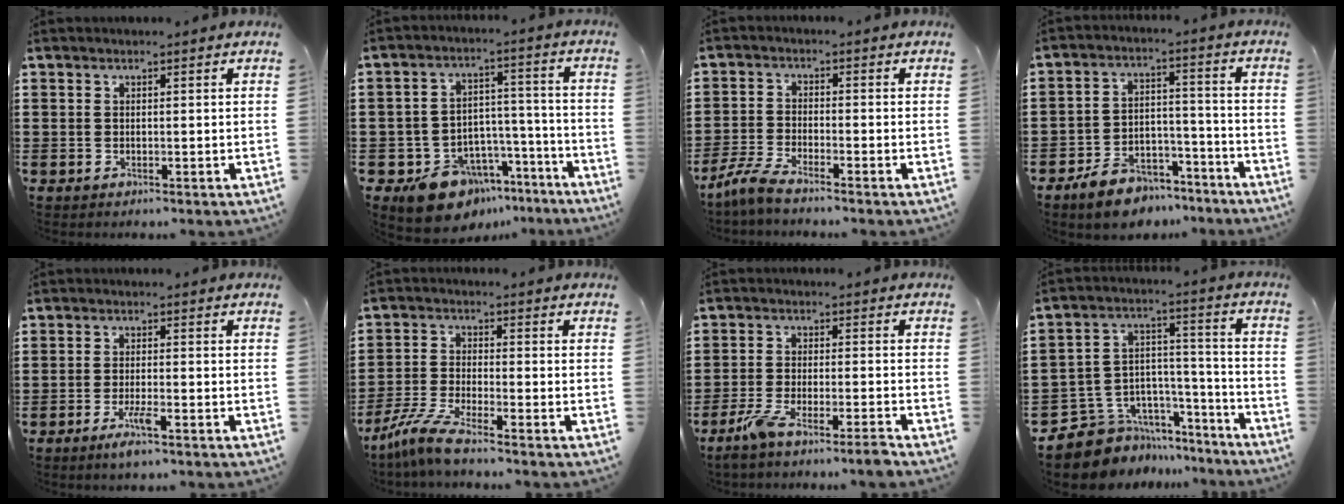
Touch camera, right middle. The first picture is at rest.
{"total": 10.8, "force": [-8.3, 6.3, 2.8], "torque": [-0.050, 0.048, -0.145]}
{"total": 4.1, "force": [-3.6, 0.0, 2.1], "torque": [-0.063, -0.013, -0.076]}
{"total": 7.3, "force": [-6.6, 2.7, 1.7], "torque": [-0.028, 0.030, -0.126]}
{"total": 3.6, "force": [-2.0, 0.3, 3.0], "torque": [-0.062, -0.009, -0.038]}
{"total": 5.7, "force": [-4.6, 0.2, 3.3], "torque": [-0.089, -0.018, -0.093]}
{"total": 5.6, "force": [-4.5, 0.2, 3.4], "torque": [-0.067, -0.011, -0.085]}
{"total": 8.0, "force": [-6.3, 4.9, 0.8], "torque": [-0.044, 0.006, -0.119]}